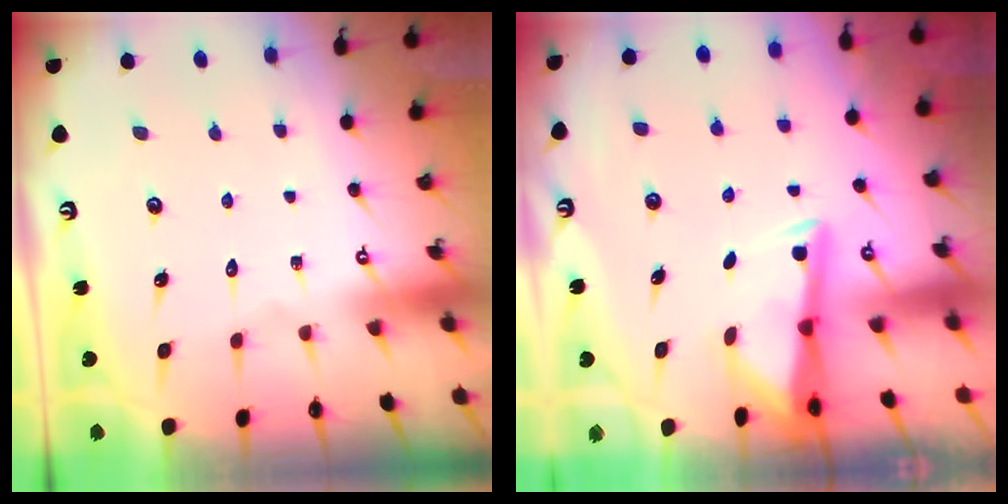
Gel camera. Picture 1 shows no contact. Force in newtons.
{"total": 2.9, "press": 2.9, "slide": 0.4}